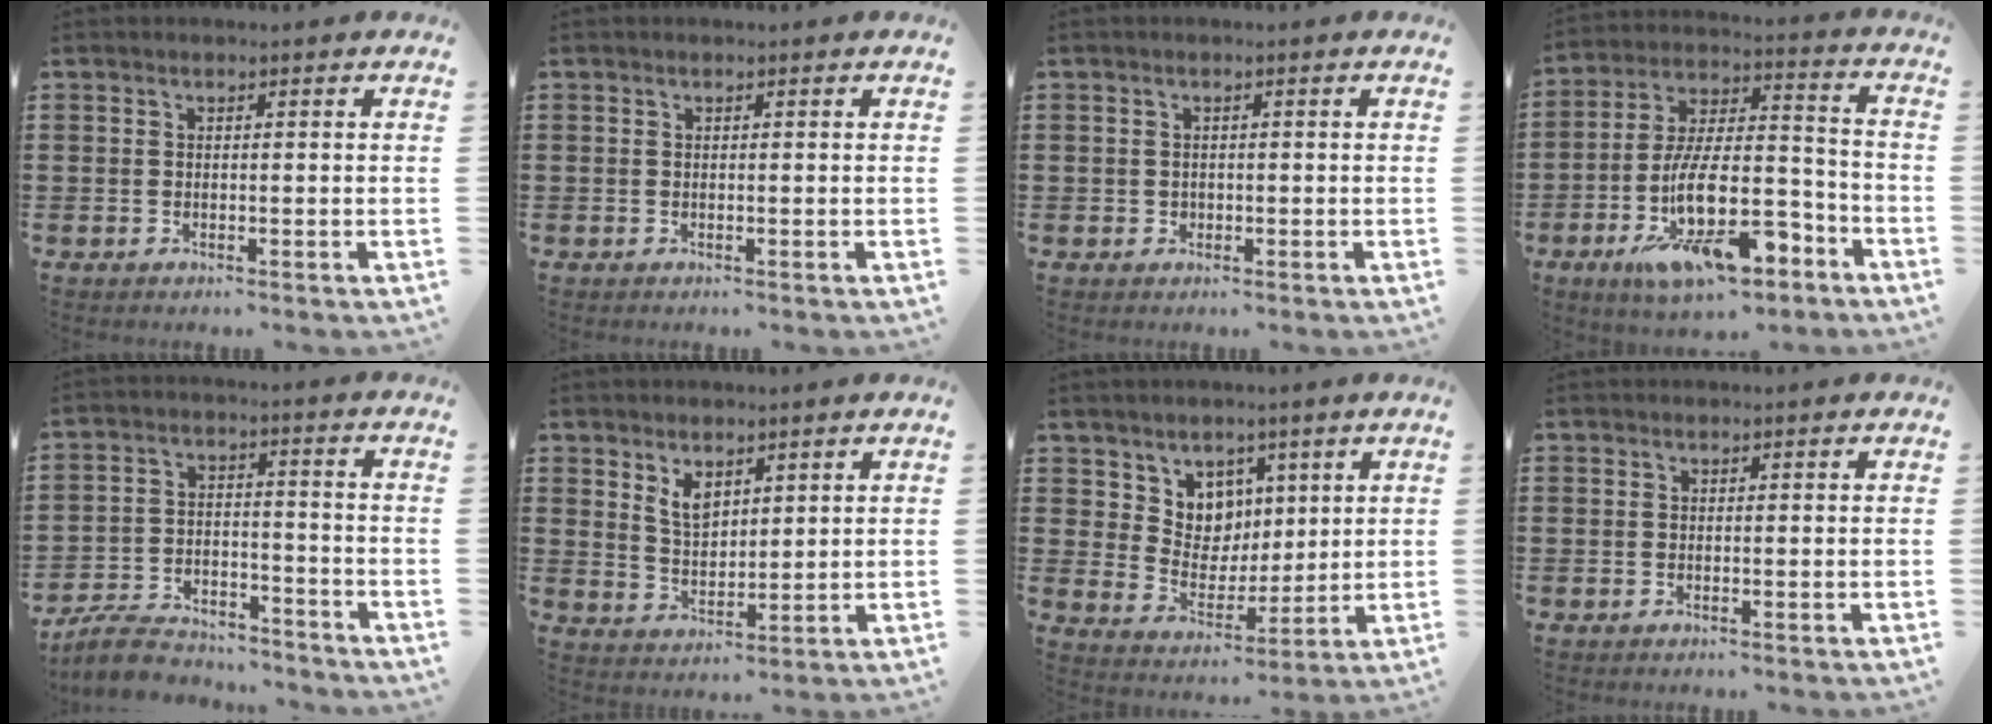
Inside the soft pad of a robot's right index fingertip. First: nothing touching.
{"total": 0.0}
{"total": 0.8, "force": [0.0, 0.8, 0.2], "torque": [-0.008, 0.004, 0.000]}
{"total": 17.3, "force": [-9.3, 6.1, 13.2], "torque": [-0.252, 0.022, -0.157]}
{"total": 5.7, "force": [-5.4, 1.0, 1.3], "torque": [-0.040, 0.005, -0.108]}
{"total": 4.3, "force": [2.7, 2.4, 2.3], "torque": [-0.055, 0.004, 0.049]}
{"total": 6.6, "force": [4.2, 5.1, -0.1], "torque": [-0.032, -0.023, 0.079]}
{"total": 0.0}